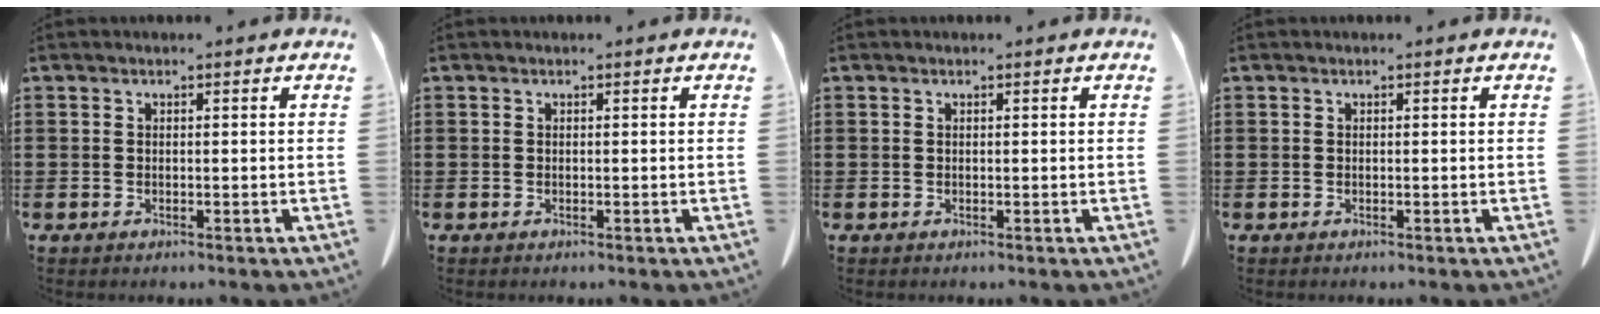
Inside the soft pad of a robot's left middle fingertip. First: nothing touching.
{"total": 0.0}
{"total": 0.0}
{"total": 0.0}